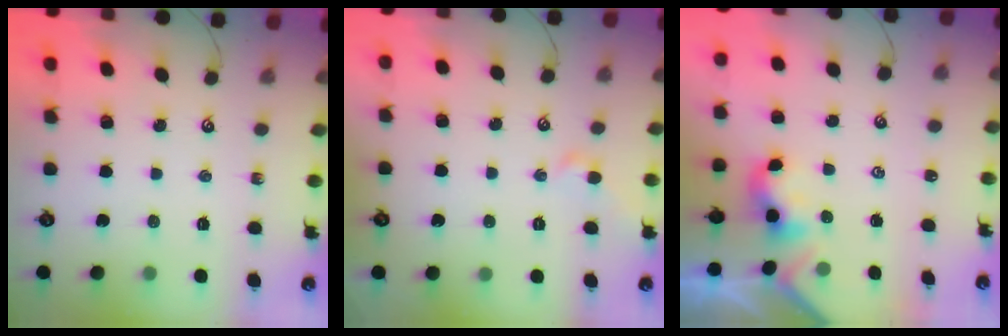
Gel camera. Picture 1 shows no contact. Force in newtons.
{"total": 1.7, "press": 1.6, "slide": 0.7}
{"total": 2.2, "press": 2.2, "slide": 0.2}